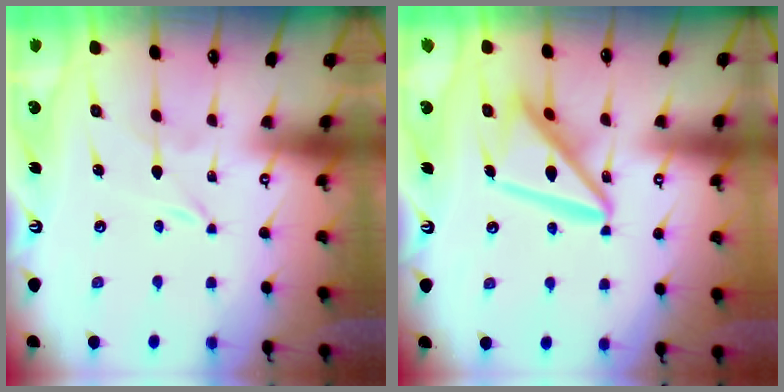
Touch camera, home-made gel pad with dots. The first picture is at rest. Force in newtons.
{"total": 14.7, "press": 14.6, "slide": 1.5}